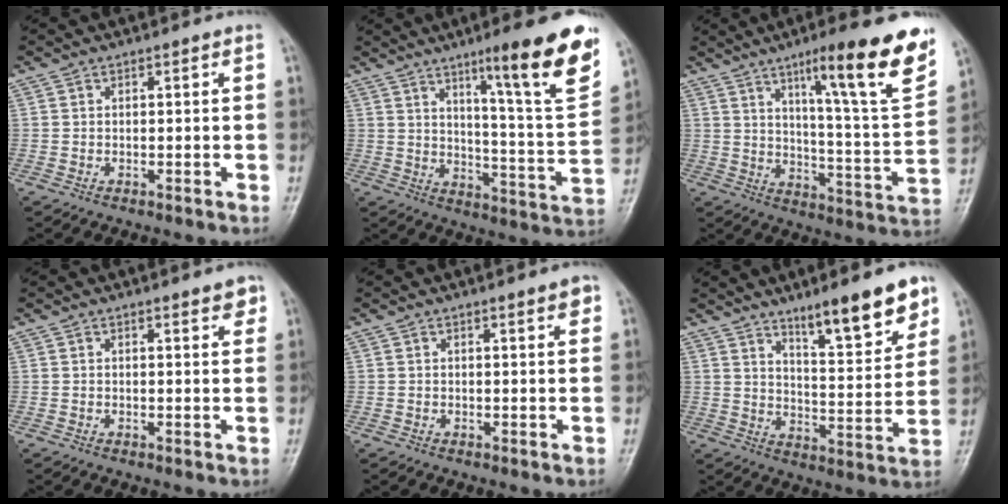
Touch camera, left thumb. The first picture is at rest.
{"total": 19.1, "force": [11.3, 1.9, 15.3], "torque": [-0.184, -0.065, 0.167]}
{"total": 20.8, "force": [12.0, 2.6, 16.7], "torque": [-0.211, -0.053, 0.180]}
{"total": 2.5, "force": [1.7, 0.7, 1.7], "torque": [-0.012, -0.007, 0.019]}
{"total": 1.9, "force": [1.2, 0.3, 1.4], "torque": [-0.018, -0.005, 0.014]}
{"total": 13.6, "force": [9.1, 2.9, 9.6], "torque": [-0.121, -0.058, 0.146]}